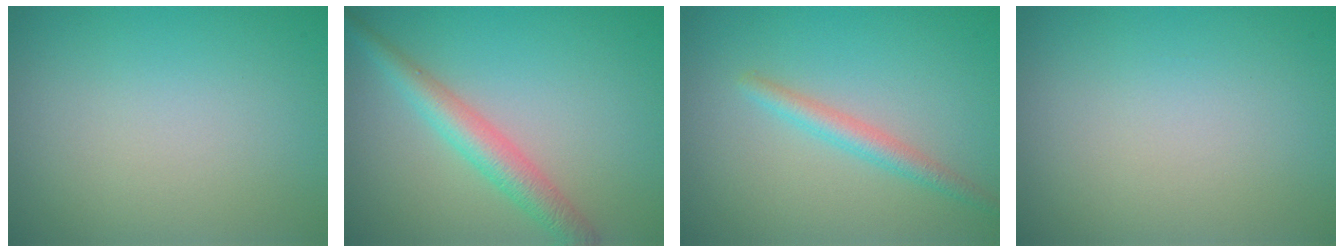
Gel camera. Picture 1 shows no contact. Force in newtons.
{"total": 3.6, "press": 3.6, "slide": 0.1}
{"total": 2.2, "press": 2.2, "slide": 0.0}
{"total": 0.0}